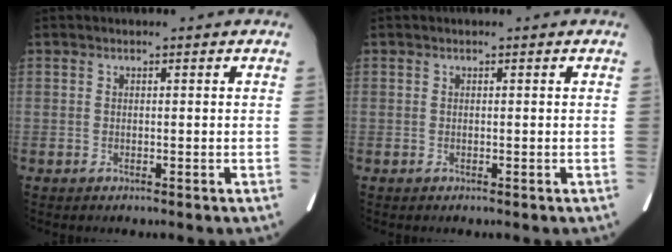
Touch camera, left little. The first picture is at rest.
{"total": 0.0}